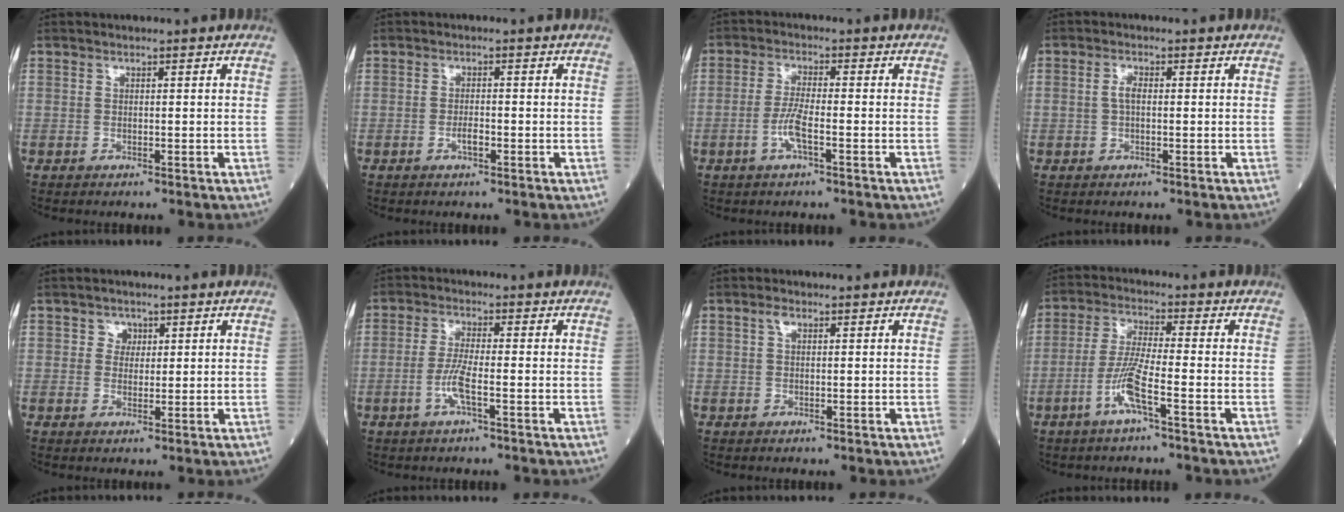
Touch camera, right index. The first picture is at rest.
{"total": 1.7, "force": [-0.7, 0.4, 1.4], "torque": [-0.026, 0.002, -0.013]}
{"total": 4.1, "force": [-1.6, 0.4, 3.8], "torque": [-0.081, -0.001, -0.035]}
{"total": 1.8, "force": [0.0, 0.8, 1.6], "torque": [-0.034, 0.005, -0.001]}
{"total": 1.9, "force": [0.8, 1.7, 0.4], "torque": [0.001, -0.001, 0.008]}
{"total": 4.0, "force": [-1.5, 0.1, 3.7], "torque": [-0.079, -0.003, -0.034]}
{"total": 1.1, "force": [0.5, 0.5, 0.9], "torque": [-0.019, 0.008, 0.009]}
{"total": 6.4, "force": [-3.0, -0.3, 5.7], "torque": [-0.119, 0.000, -0.063]}